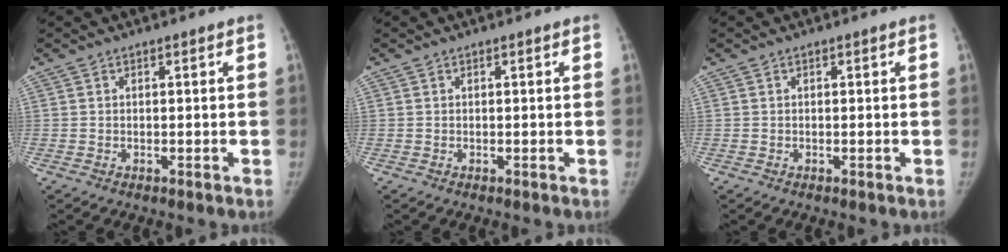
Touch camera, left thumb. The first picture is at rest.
{"total": 0.0}
{"total": 0.0}